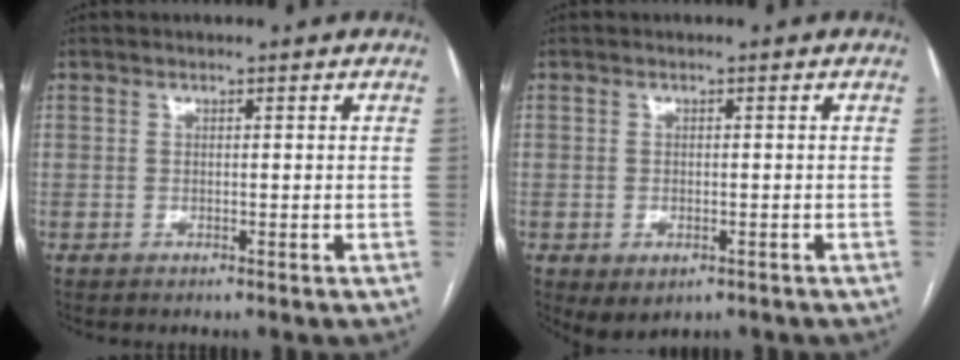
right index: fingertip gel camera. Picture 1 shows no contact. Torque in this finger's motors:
{"motor_torque": [0.90, -0.81, 0.23, 0.02]}